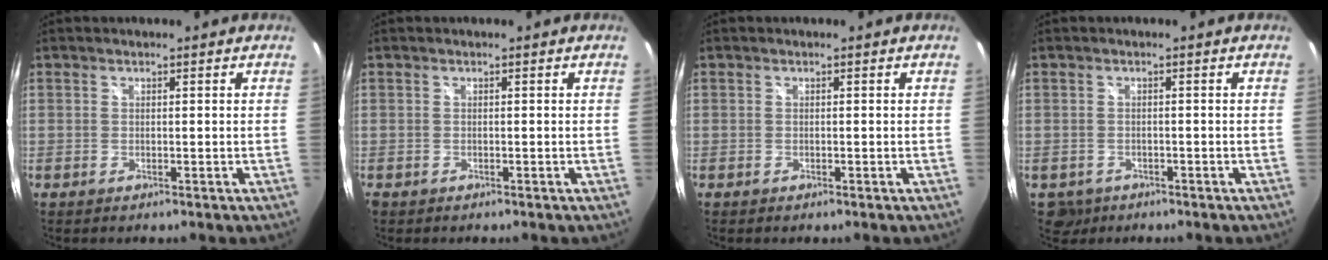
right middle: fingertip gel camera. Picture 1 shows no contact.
{"total": 0.5, "force": [-0.3, 0.4, 0.1], "torque": [-0.003, -0.003, -0.007]}
{"total": 0.0}
{"total": 3.6, "force": [-1.5, 3.0, 1.1], "torque": [-0.030, -0.005, -0.017]}